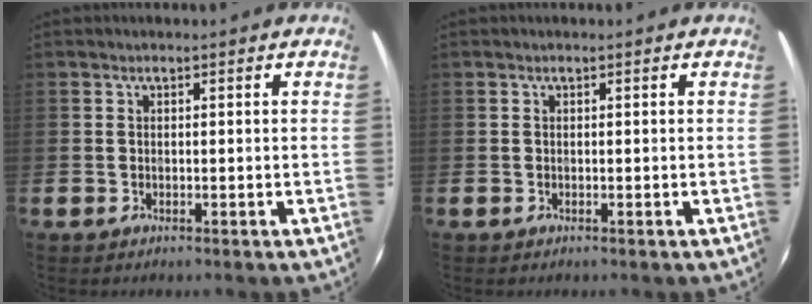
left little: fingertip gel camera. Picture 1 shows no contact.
{"total": 0.0}